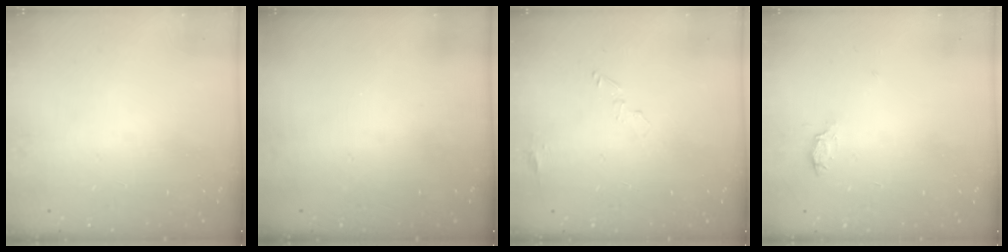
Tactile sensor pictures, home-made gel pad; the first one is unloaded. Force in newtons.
{"total": 0.0}
{"total": 5.4, "press": 5.3, "slide": 0.4}
{"total": 3.6, "press": 3.6, "slide": 0.5}